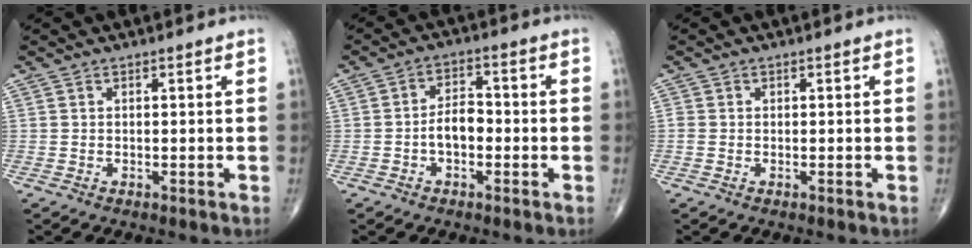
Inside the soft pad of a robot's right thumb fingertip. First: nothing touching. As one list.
[{"total": 5.1, "force": [-1.4, 3.1, 3.8], "torque": [-0.053, 0.024, -0.031]}, {"total": 0.8, "force": [-0.1, 0.7, 0.4], "torque": [-0.006, 0.001, -0.002]}]